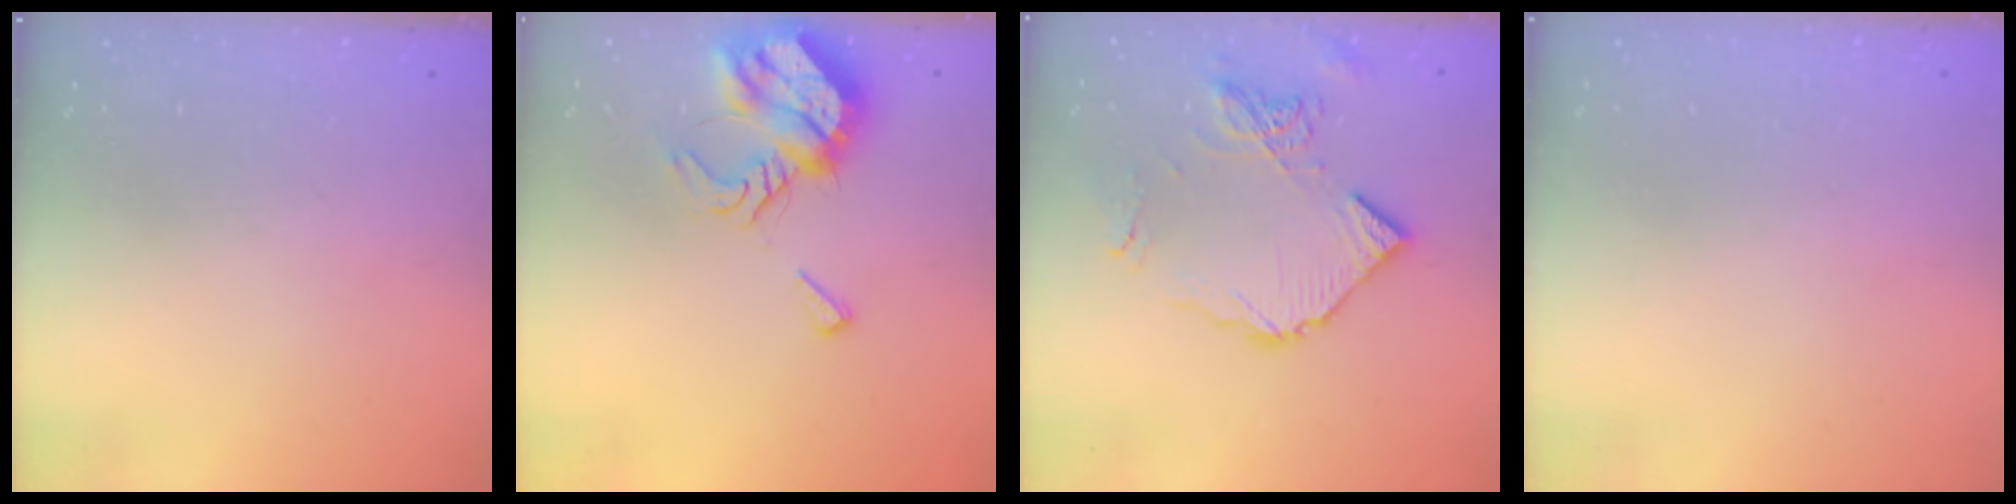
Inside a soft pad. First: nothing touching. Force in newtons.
{"total": 10.6, "press": 10.5, "slide": 1.4}
{"total": 12.2, "press": 12.2, "slide": 1.3}
{"total": 1.8, "press": 1.8, "slide": 0.1}